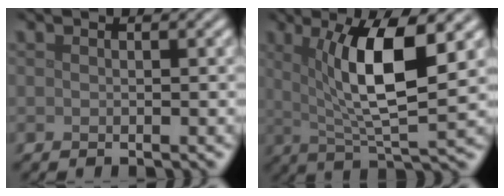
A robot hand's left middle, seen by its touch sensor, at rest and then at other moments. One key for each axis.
{"total": 8.4, "fx": 2.1, "fy": 2.0, "fz": 7.9, "tx": -0.131, "ty": -0.009, "tz": 0.041}